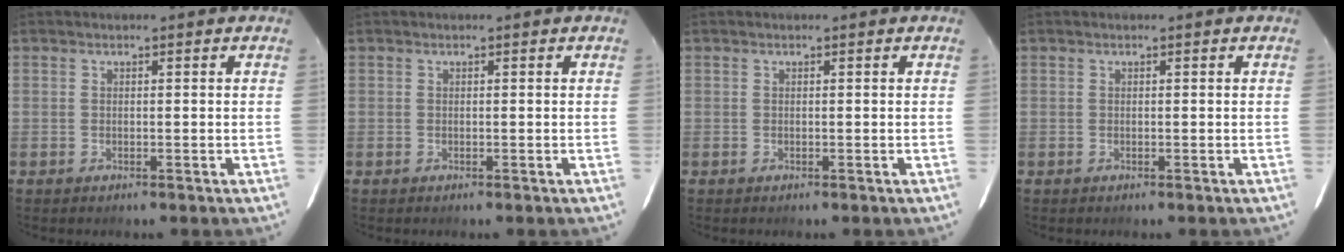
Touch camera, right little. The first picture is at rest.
{"total": 0.0}
{"total": 0.0}
{"total": 0.0}